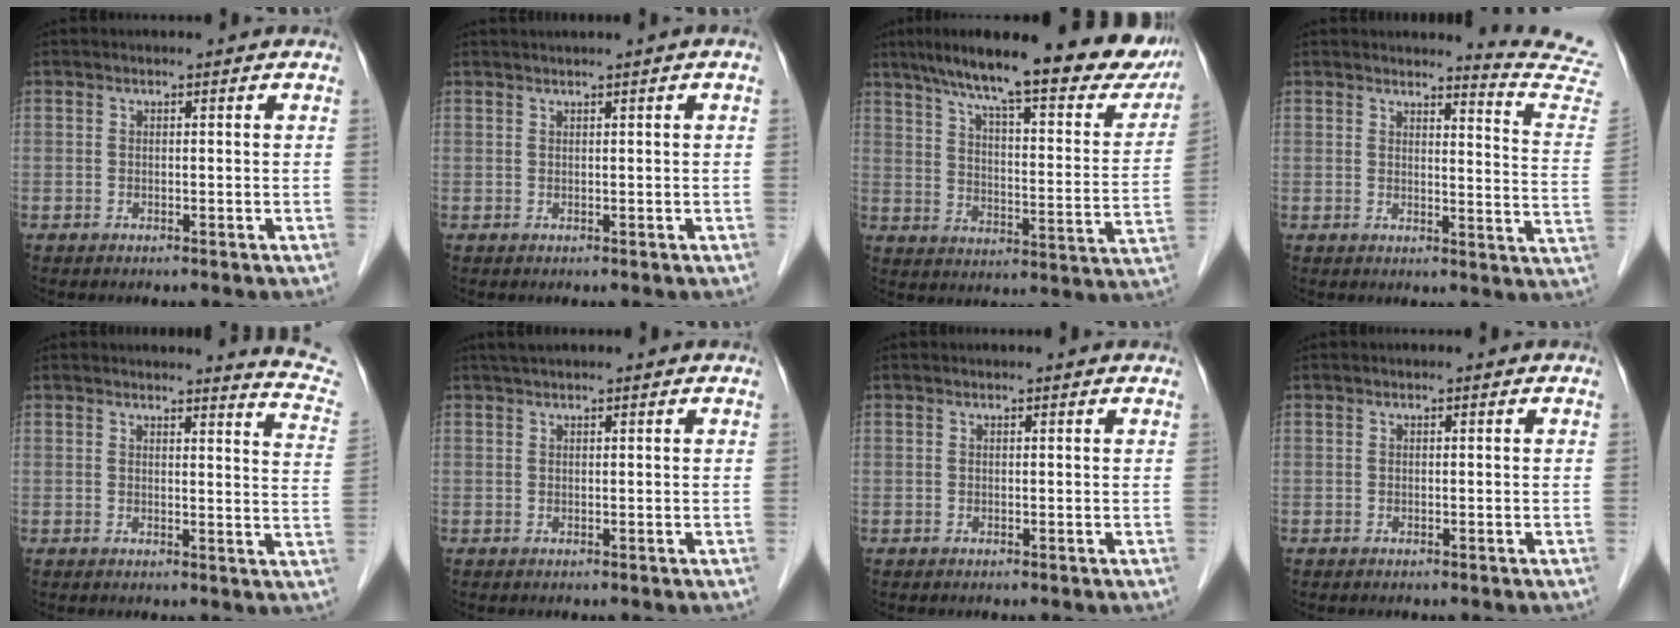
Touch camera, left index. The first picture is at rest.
{"total": 1.1, "force": [0.5, -0.4, 0.9], "torque": [-0.020, 0.003, 0.015]}
{"total": 25.4, "force": [20.2, 4.6, 14.6], "torque": [-0.215, -0.012, 0.266]}
{"total": 10.4, "force": [10.3, -1.6, 0.0], "torque": [-0.003, -0.125, 0.093]}
{"total": 7.8, "force": [7.7, -0.5, 0.8], "torque": [-0.007, -0.079, 0.058]}
{"total": 1.9, "force": [1.6, -0.1, 1.0], "torque": [-0.011, 0.018, 0.029]}
{"total": 0.6, "force": [0.5, 0.0, 0.1], "torque": [-0.008, 0.001, 0.003]}
{"total": 0.0}